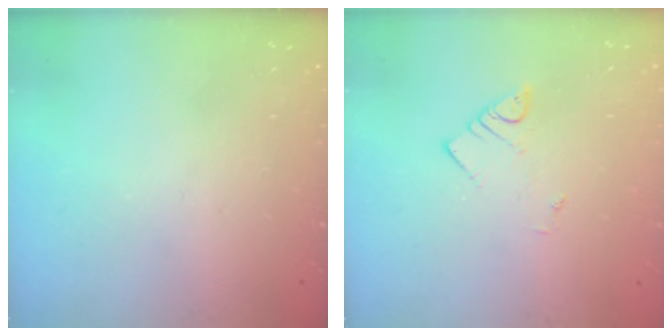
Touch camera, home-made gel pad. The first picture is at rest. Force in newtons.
{"total": 2.3, "press": 2.3, "slide": 0.2}